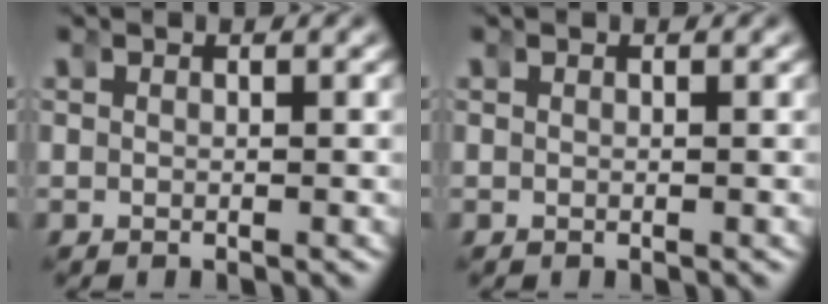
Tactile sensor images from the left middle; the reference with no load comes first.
{"total": 0.0}